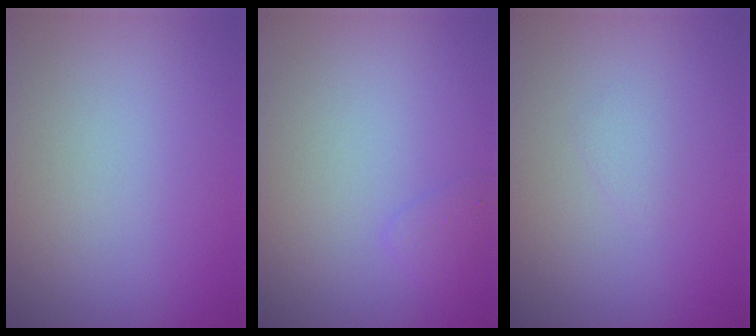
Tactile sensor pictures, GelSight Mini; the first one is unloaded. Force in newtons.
{"total": 1.1, "press": 1.1, "slide": 0.0}
{"total": 0.7, "press": 0.7, "slide": 0.1}